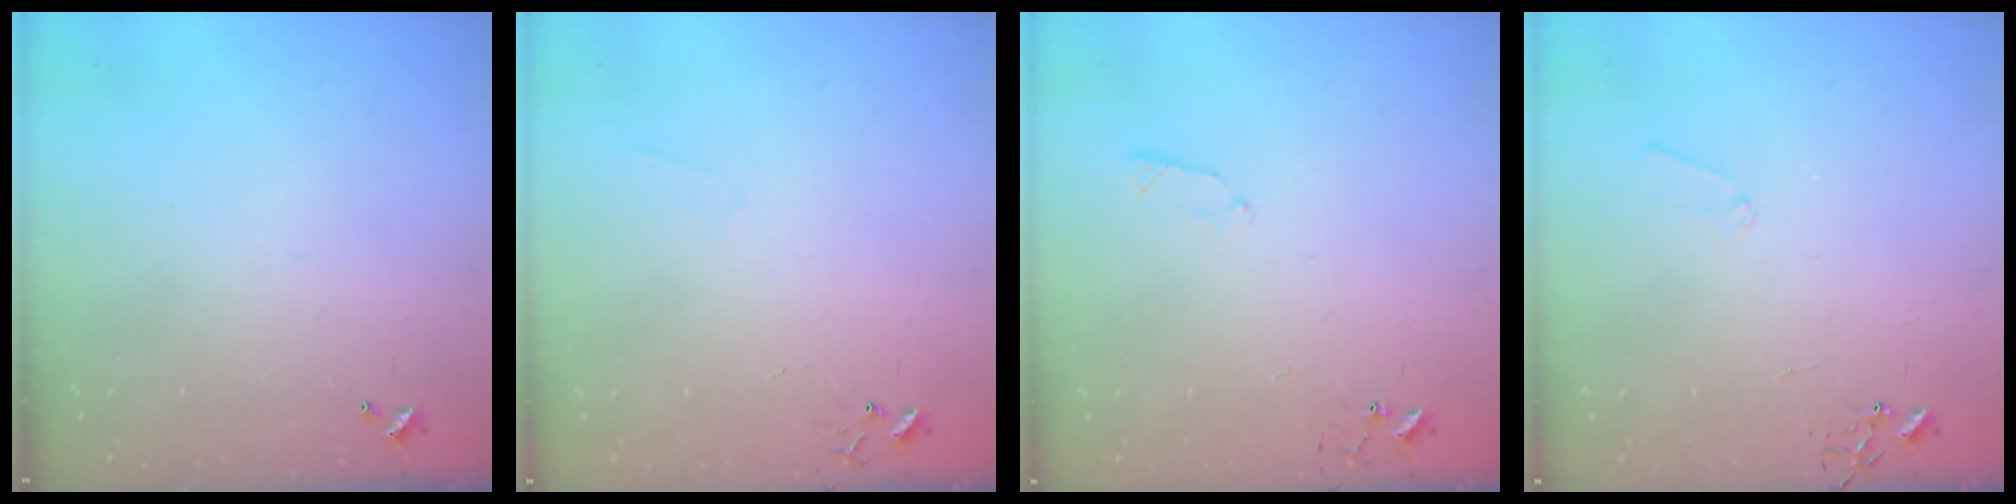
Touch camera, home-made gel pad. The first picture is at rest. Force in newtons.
{"total": 4.4, "press": 4.4, "slide": 0.4}
{"total": 4.4, "press": 4.4, "slide": 0.5}
{"total": 5.9, "press": 5.9, "slide": 0.4}